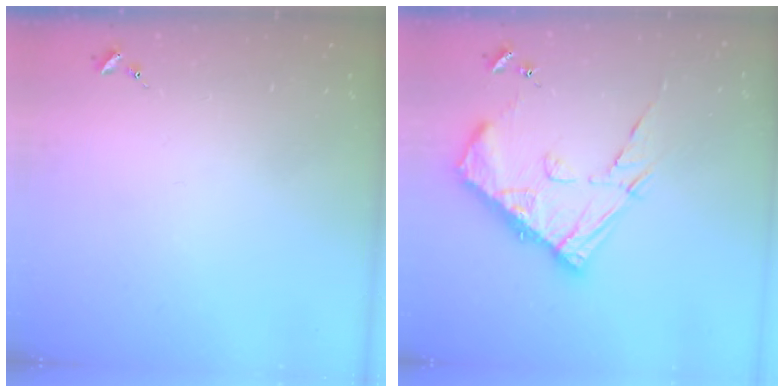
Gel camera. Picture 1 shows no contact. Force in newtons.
{"total": 16.6, "press": 16.6, "slide": 1.5}